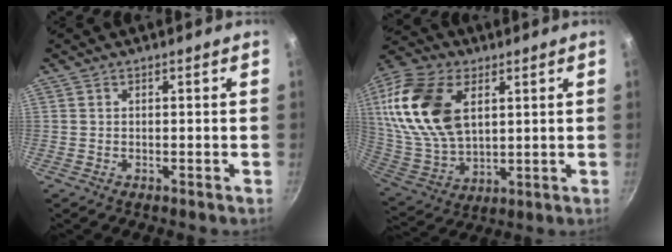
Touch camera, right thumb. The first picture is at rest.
{"total": 21.5, "force": [6.2, 13.1, 15.9], "torque": [-0.308, -0.017, 0.124]}